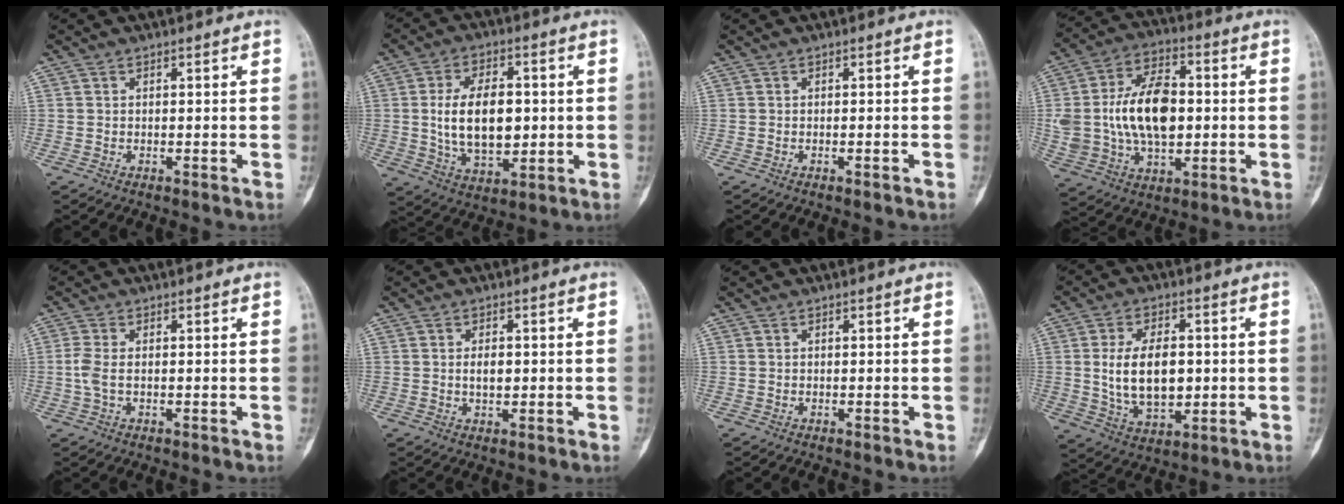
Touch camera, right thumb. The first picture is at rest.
{"total": 13.6, "force": [0.5, 7.9, 11.0], "torque": [-0.167, -0.002, 0.017]}
{"total": 0.6, "force": [-0.4, 0.0, 0.4], "torque": [-0.013, 0.009, -0.001]}
{"total": 18.7, "force": [0.6, 11.4, 14.8], "torque": [-0.259, 0.015, 0.017]}
{"total": 3.2, "force": [-0.2, 1.6, 2.8], "torque": [-0.084, 0.003, -0.005]}
{"total": 2.7, "force": [0.1, 1.5, 2.3], "torque": [-0.030, 0.000, 0.003]}
{"total": 0.0}
{"total": 12.7, "force": [0.5, 7.5, 10.2], "torque": [-0.161, -0.006, 0.019]}